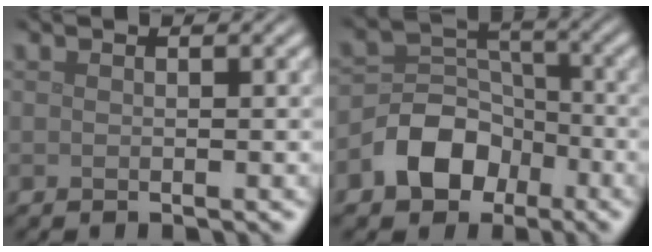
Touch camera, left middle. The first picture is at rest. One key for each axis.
{"total": 6.0, "fx": -3.1, "fy": 4.4, "fz": 2.7, "tx": -0.039, "ty": 0.001, "tz": -0.063}